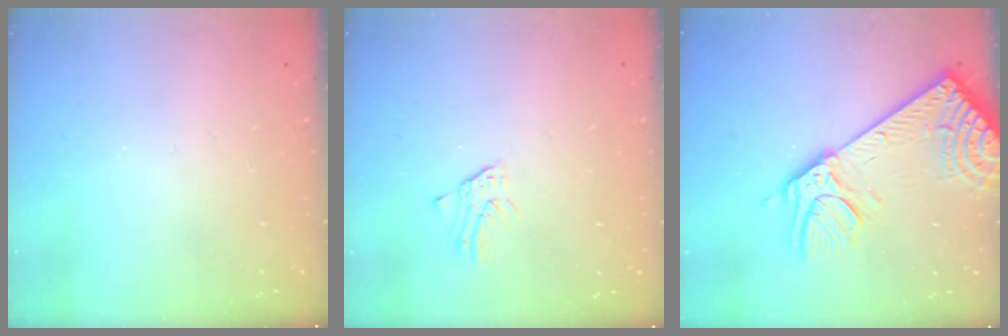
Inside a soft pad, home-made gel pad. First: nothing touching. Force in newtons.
{"total": 1.2, "press": 1.2, "slide": 0.2}
{"total": 19.5, "press": 19.0, "slide": 4.2}